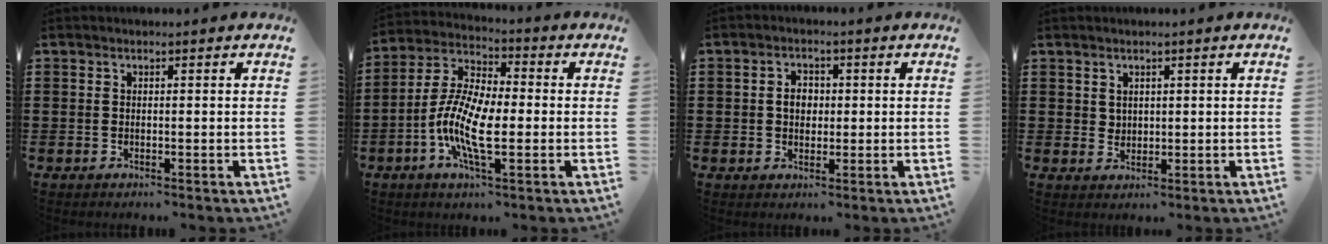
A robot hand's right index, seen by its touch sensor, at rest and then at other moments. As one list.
[{"total": 10.5, "force": [-2.9, 3.8, 9.3], "torque": [-0.219, -0.013, -0.062]}, {"total": 2.9, "force": [0.1, 2.2, 1.9], "torque": [-0.043, 0.009, -0.001]}, {"total": 1.9, "force": [1.4, 1.4, 0.2], "torque": [-0.009, 0.006, 0.027]}]